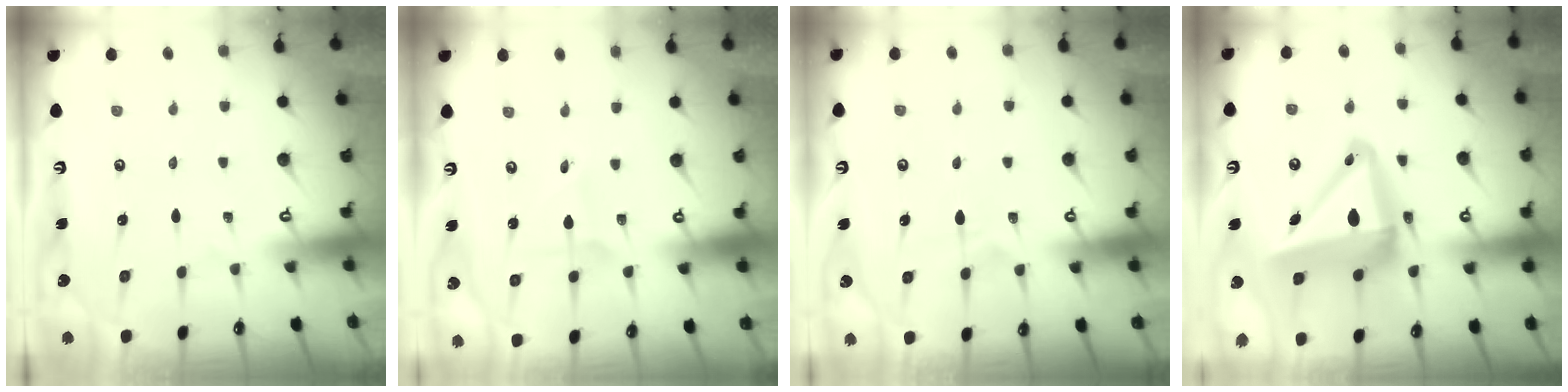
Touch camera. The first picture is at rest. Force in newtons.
{"total": 1.8, "press": 1.8, "slide": 0.1}
{"total": 4.6, "press": 4.5, "slide": 0.6}
{"total": 17.3, "press": 17.1, "slide": 2.5}